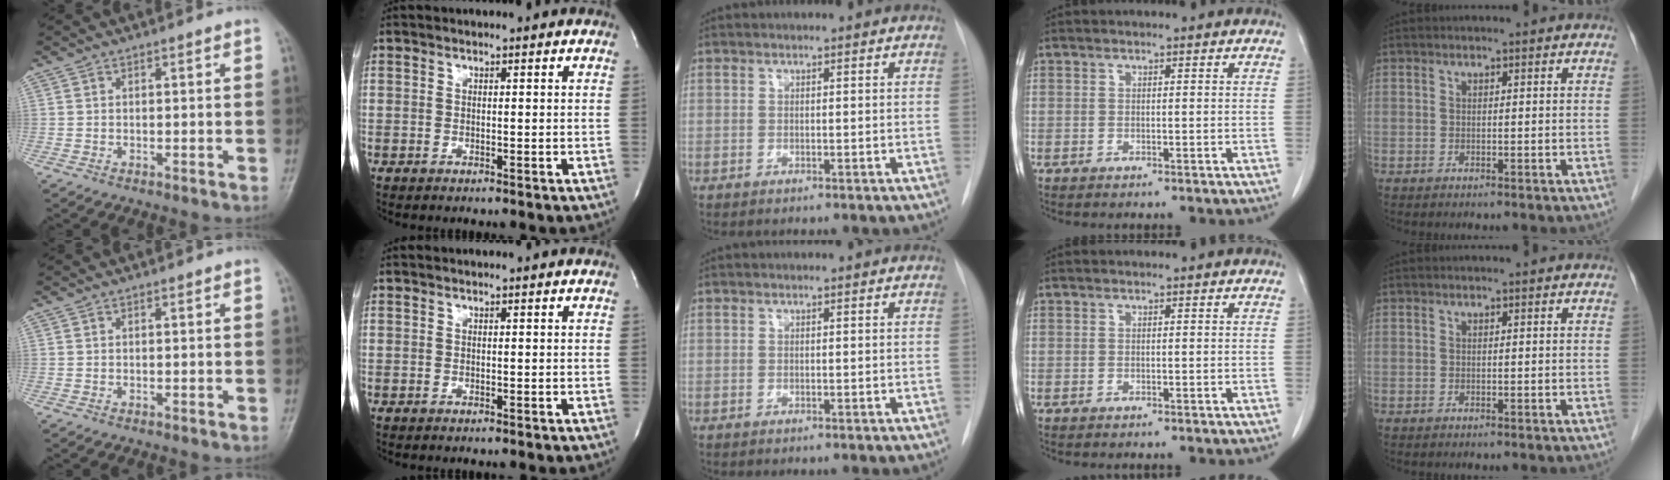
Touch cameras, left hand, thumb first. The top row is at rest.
{}